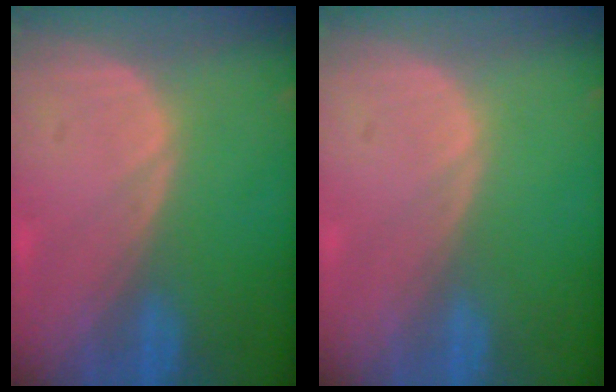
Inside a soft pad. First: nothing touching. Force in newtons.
{"total": 0.0}